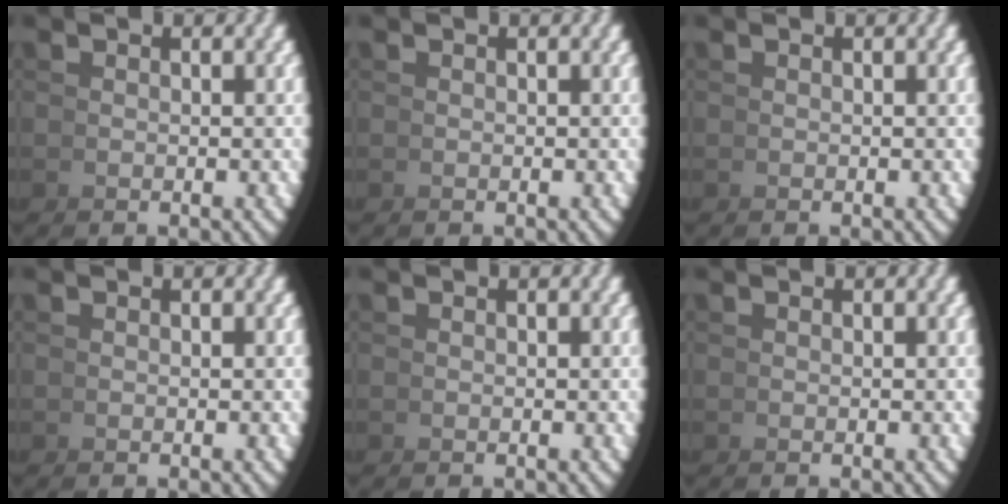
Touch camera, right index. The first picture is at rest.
{"total": 0.0}
{"total": 0.0}
{"total": 0.0}
{"total": 0.0}
{"total": 0.0}